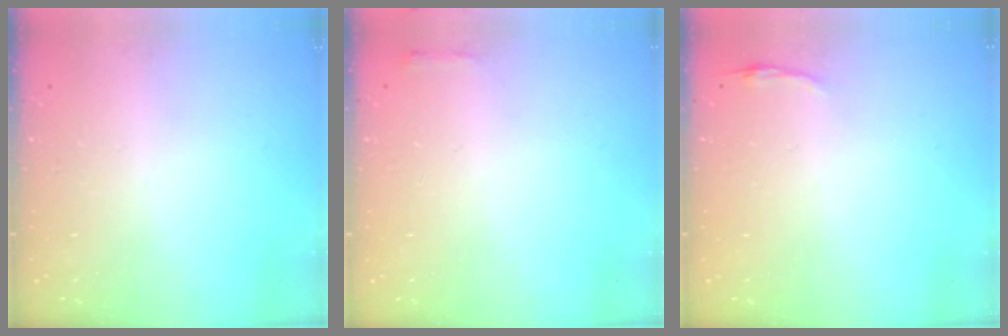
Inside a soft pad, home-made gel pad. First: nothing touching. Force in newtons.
{"total": 2.3, "press": 2.3, "slide": 0.5}
{"total": 2.8, "press": 2.8, "slide": 0.6}